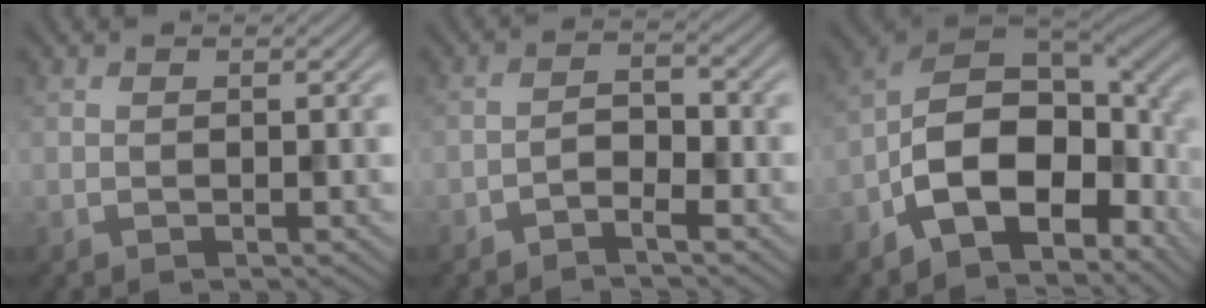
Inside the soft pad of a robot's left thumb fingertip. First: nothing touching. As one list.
[{"total": 2.5, "force": [-1.9, 0.9, 1.5], "torque": [-0.026, 0.009, -0.042]}, {"total": 14.2, "force": [-5.1, 8.3, 10.3], "torque": [-0.180, -0.019, -0.104]}]